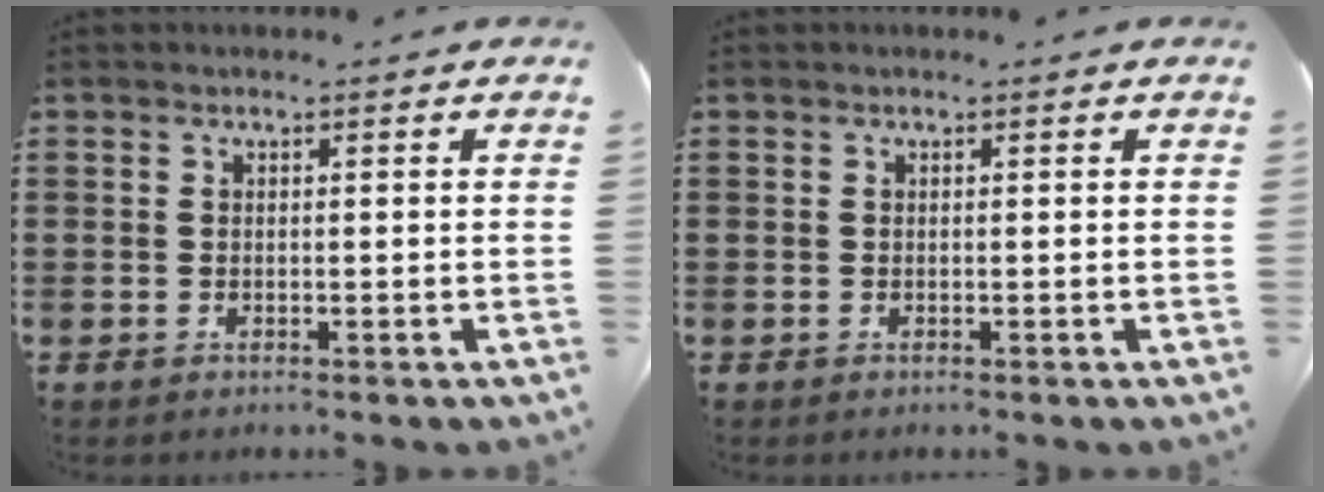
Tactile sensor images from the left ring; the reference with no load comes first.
{"total": 0.0}